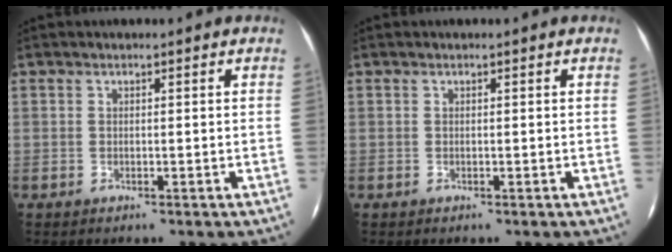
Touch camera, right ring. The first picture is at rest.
{"total": 0.0}